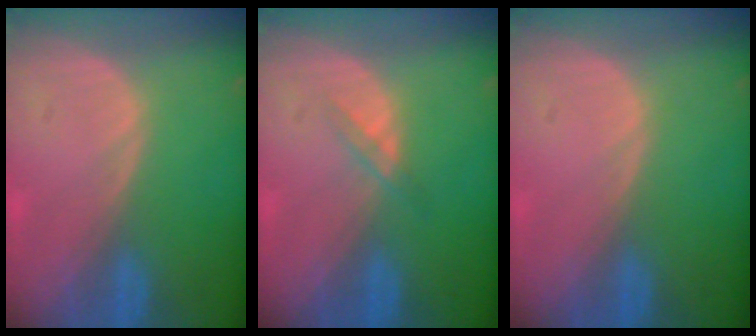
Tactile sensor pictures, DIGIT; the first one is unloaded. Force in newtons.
{"total": 1.5, "press": 1.5, "slide": 0.1}
{"total": 0.0}